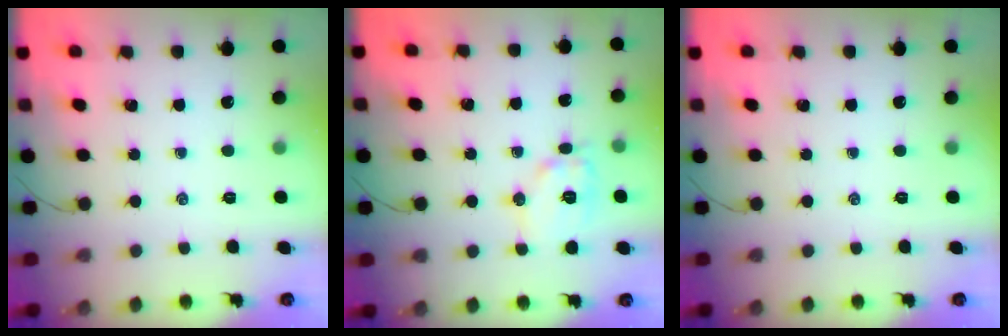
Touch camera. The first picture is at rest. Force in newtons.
{"total": 10.5, "press": 10.5, "slide": 0.3}
{"total": 0.0}